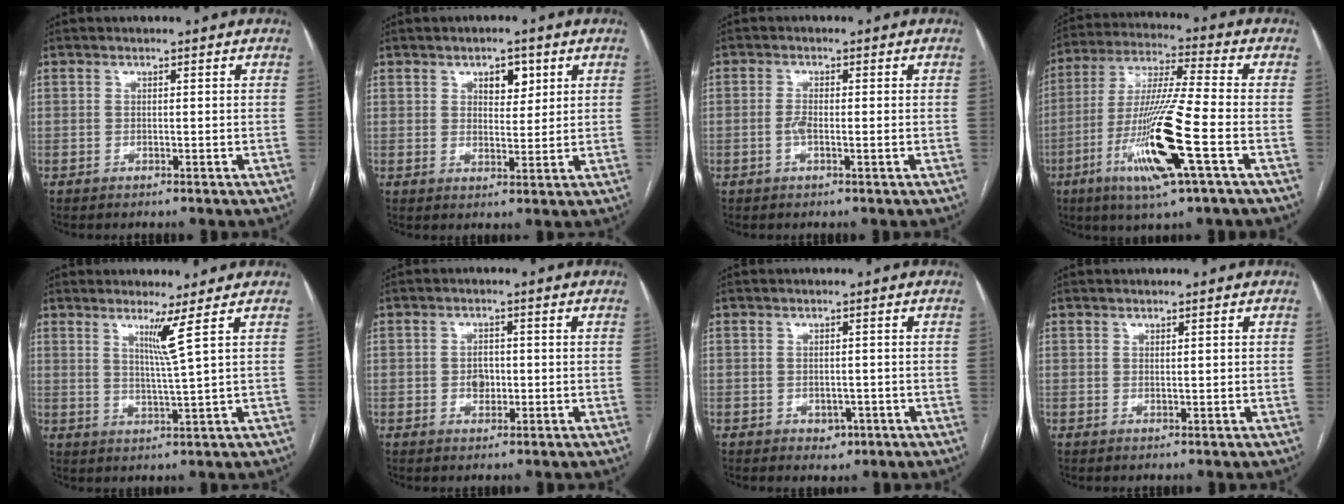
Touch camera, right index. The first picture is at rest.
{"total": 4.1, "force": [1.9, 2.2, 2.9], "torque": [-0.040, 0.004, 0.030]}
{"total": 2.0, "force": [-0.5, 0.5, 1.8], "torque": [-0.040, 0.000, -0.012]}
{"total": 16.0, "force": [-5.7, 0.0, 15.0], "torque": [-0.304, -0.020, -0.108]}
{"total": 3.9, "force": [2.0, -1.8, 2.9], "torque": [-0.057, -0.019, 0.043]}
{"total": 2.6, "force": [-0.4, 1.9, 1.7], "torque": [-0.022, 0.005, -0.004]}
{"total": 2.3, "force": [-1.1, 1.7, 1.1], "torque": [-0.010, 0.004, -0.006]}
{"total": 0.7, "force": [0.2, 0.2, 0.6], "torque": [-0.011, 0.000, 0.004]}